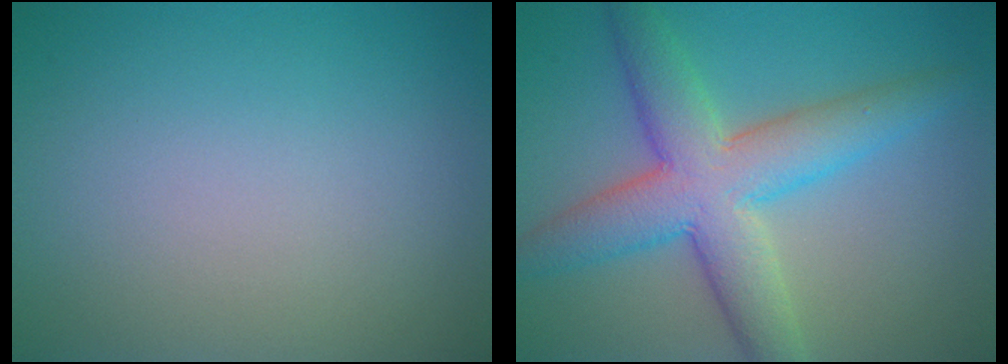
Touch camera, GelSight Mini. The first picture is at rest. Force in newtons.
{"total": 7.6, "press": 7.6, "slide": 0.1}